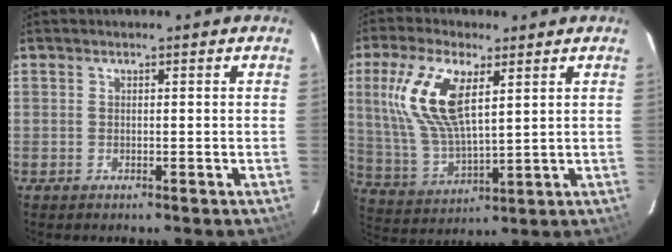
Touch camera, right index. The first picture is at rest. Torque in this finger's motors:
{"motor_torque": [0.71, 0.08, 0.44, 0.21]}